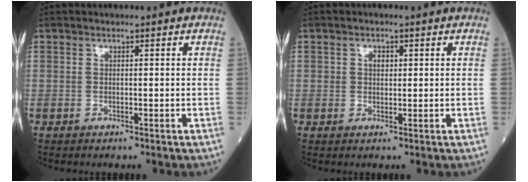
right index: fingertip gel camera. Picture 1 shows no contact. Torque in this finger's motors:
{"motor_torque": [-0.01, 0.01, 0.00, 0.03]}